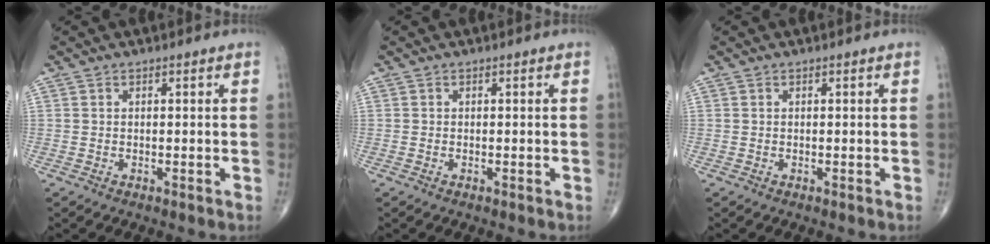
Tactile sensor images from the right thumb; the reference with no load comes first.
{"total": 0.0}
{"total": 0.0}